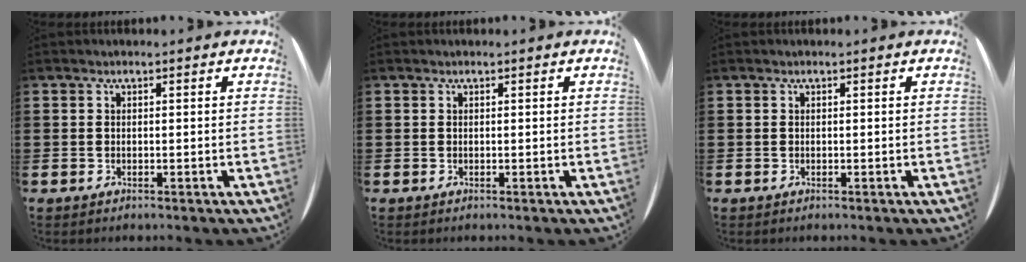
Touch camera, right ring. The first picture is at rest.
{"total": 0.0}
{"total": 0.0}